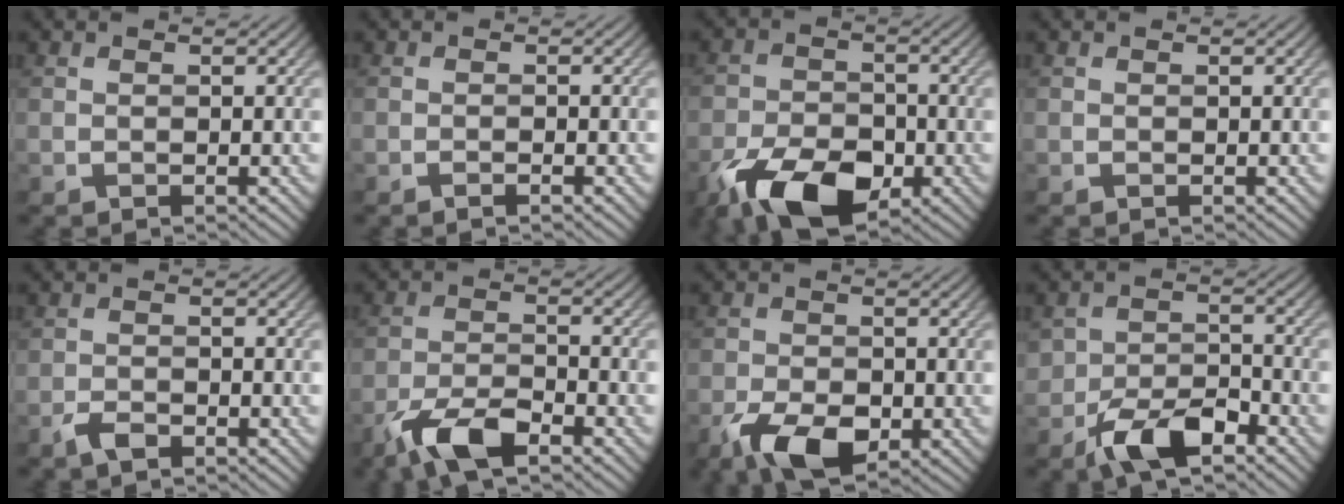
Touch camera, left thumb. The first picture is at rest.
{"total": 1.1, "force": [-0.7, 0.0, 0.8], "torque": [-0.015, 0.002, -0.016]}
{"total": 11.4, "force": [-6.2, 5.9, 7.5], "torque": [-0.157, -0.021, -0.117]}
{"total": 0.0}
{"total": 1.9, "force": [-1.4, 0.8, 1.1], "torque": [-0.022, 0.000, -0.029]}
{"total": 6.8, "force": [-4.6, 2.2, 4.5], "torque": [-0.094, 0.000, -0.091]}
{"total": 6.8, "force": [-3.2, 3.7, 4.6], "torque": [-0.097, -0.011, -0.060]}
{"total": 6.9, "force": [-4.1, 3.6, 4.2], "torque": [-0.071, 0.001, -0.082]}